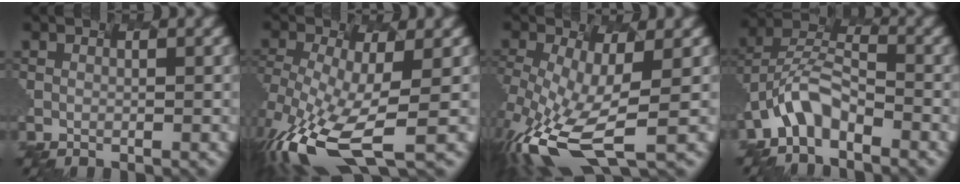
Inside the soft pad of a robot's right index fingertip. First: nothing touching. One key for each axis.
{"total": 9.1, "fx": -5.6, "fy": 1.8, "fz": 7.0, "tx": -0.195, "ty": -0.040, "tz": -0.056}
{"total": 7.9, "fx": -4.4, "fy": 1.7, "fz": 6.3, "tx": -0.180, "ty": -0.035, "tz": -0.042}
{"total": 4.9, "fx": -4.5, "fy": 1.0, "fz": 1.4, "tx": -0.063, "ty": -0.003, "tz": -0.059}